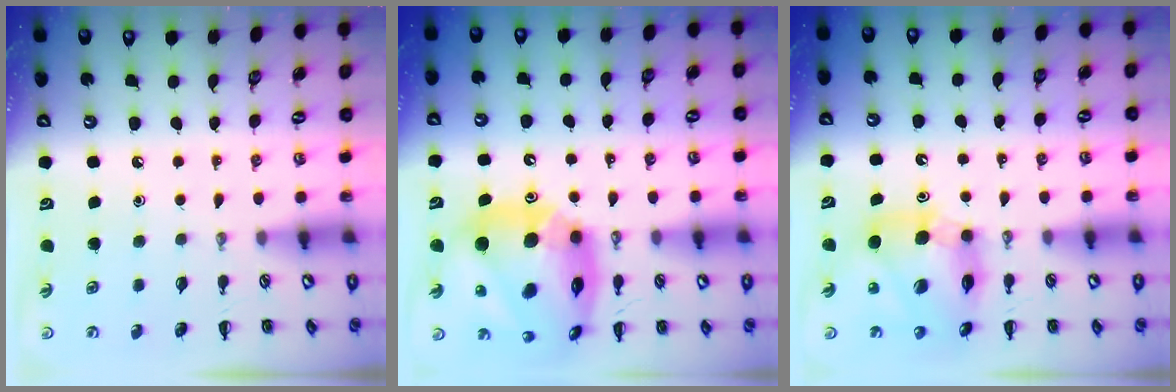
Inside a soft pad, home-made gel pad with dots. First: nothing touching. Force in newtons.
{"total": 22.0, "press": 21.1, "slide": 6.3}
{"total": 11.6, "press": 11.1, "slide": 3.3}